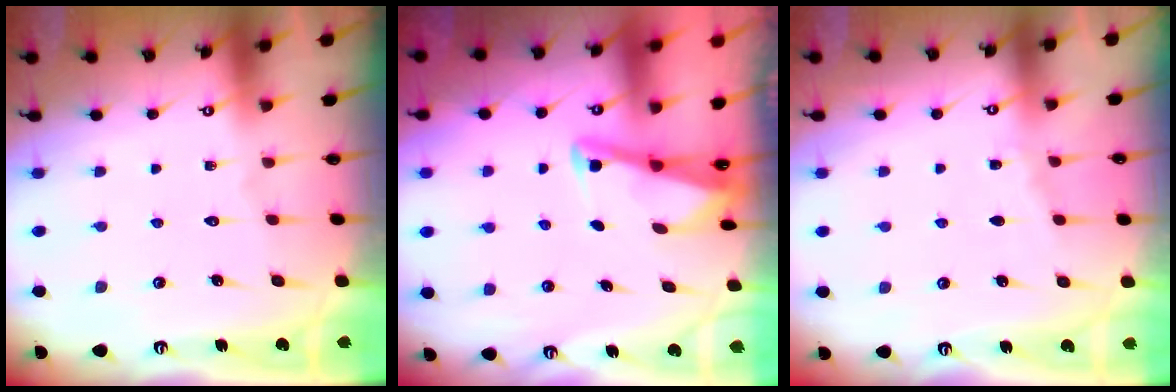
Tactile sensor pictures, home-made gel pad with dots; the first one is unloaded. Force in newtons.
{"total": 2.9, "press": 2.9, "slide": 0.4}
{"total": 3.4, "press": 3.3, "slide": 0.5}